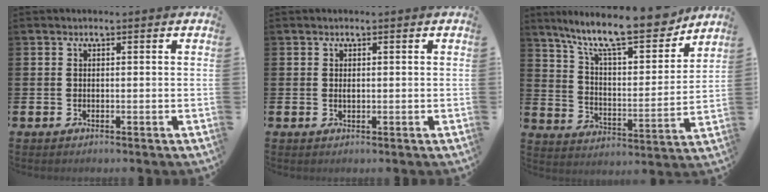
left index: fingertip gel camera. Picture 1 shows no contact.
{"total": 0.5, "force": [0.2, 0.3, 0.4], "torque": [-0.010, 0.001, 0.003]}
{"total": 13.3, "force": [11.4, 2.7, 6.3], "torque": [-0.142, -0.068, 0.196]}